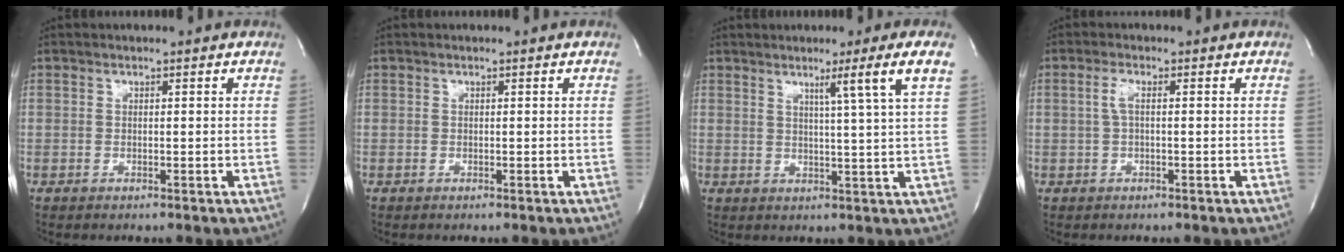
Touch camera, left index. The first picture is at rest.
{"total": 0.0}
{"total": 5.9, "force": [2.7, -2.3, 4.8], "torque": [-0.077, -0.020, 0.046]}
{"total": 2.0, "force": [0.1, 0.5, 2.0], "torque": [-0.045, 0.002, 0.001]}